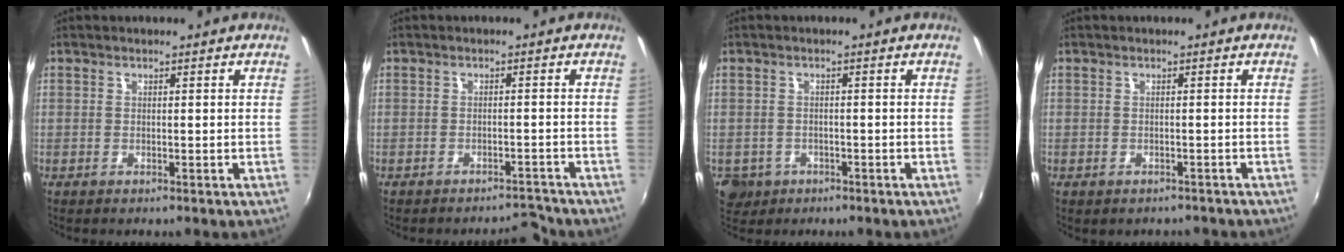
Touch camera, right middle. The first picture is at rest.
{"total": 3.6, "force": [-3.5, 0.7, 0.2], "torque": [0.000, 0.003, -0.049]}
{"total": 4.9, "force": [-2.0, 4.2, 1.5], "torque": [-0.039, -0.004, -0.026]}
{"total": 2.6, "force": [-2.1, 1.2, 0.9], "torque": [-0.019, -0.009, -0.024]}